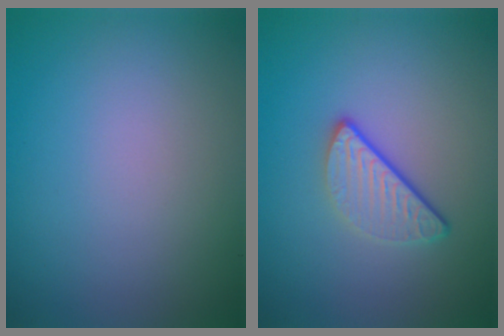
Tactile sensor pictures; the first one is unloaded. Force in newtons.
{"total": 3.2, "press": 2.4, "slide": 2.1}